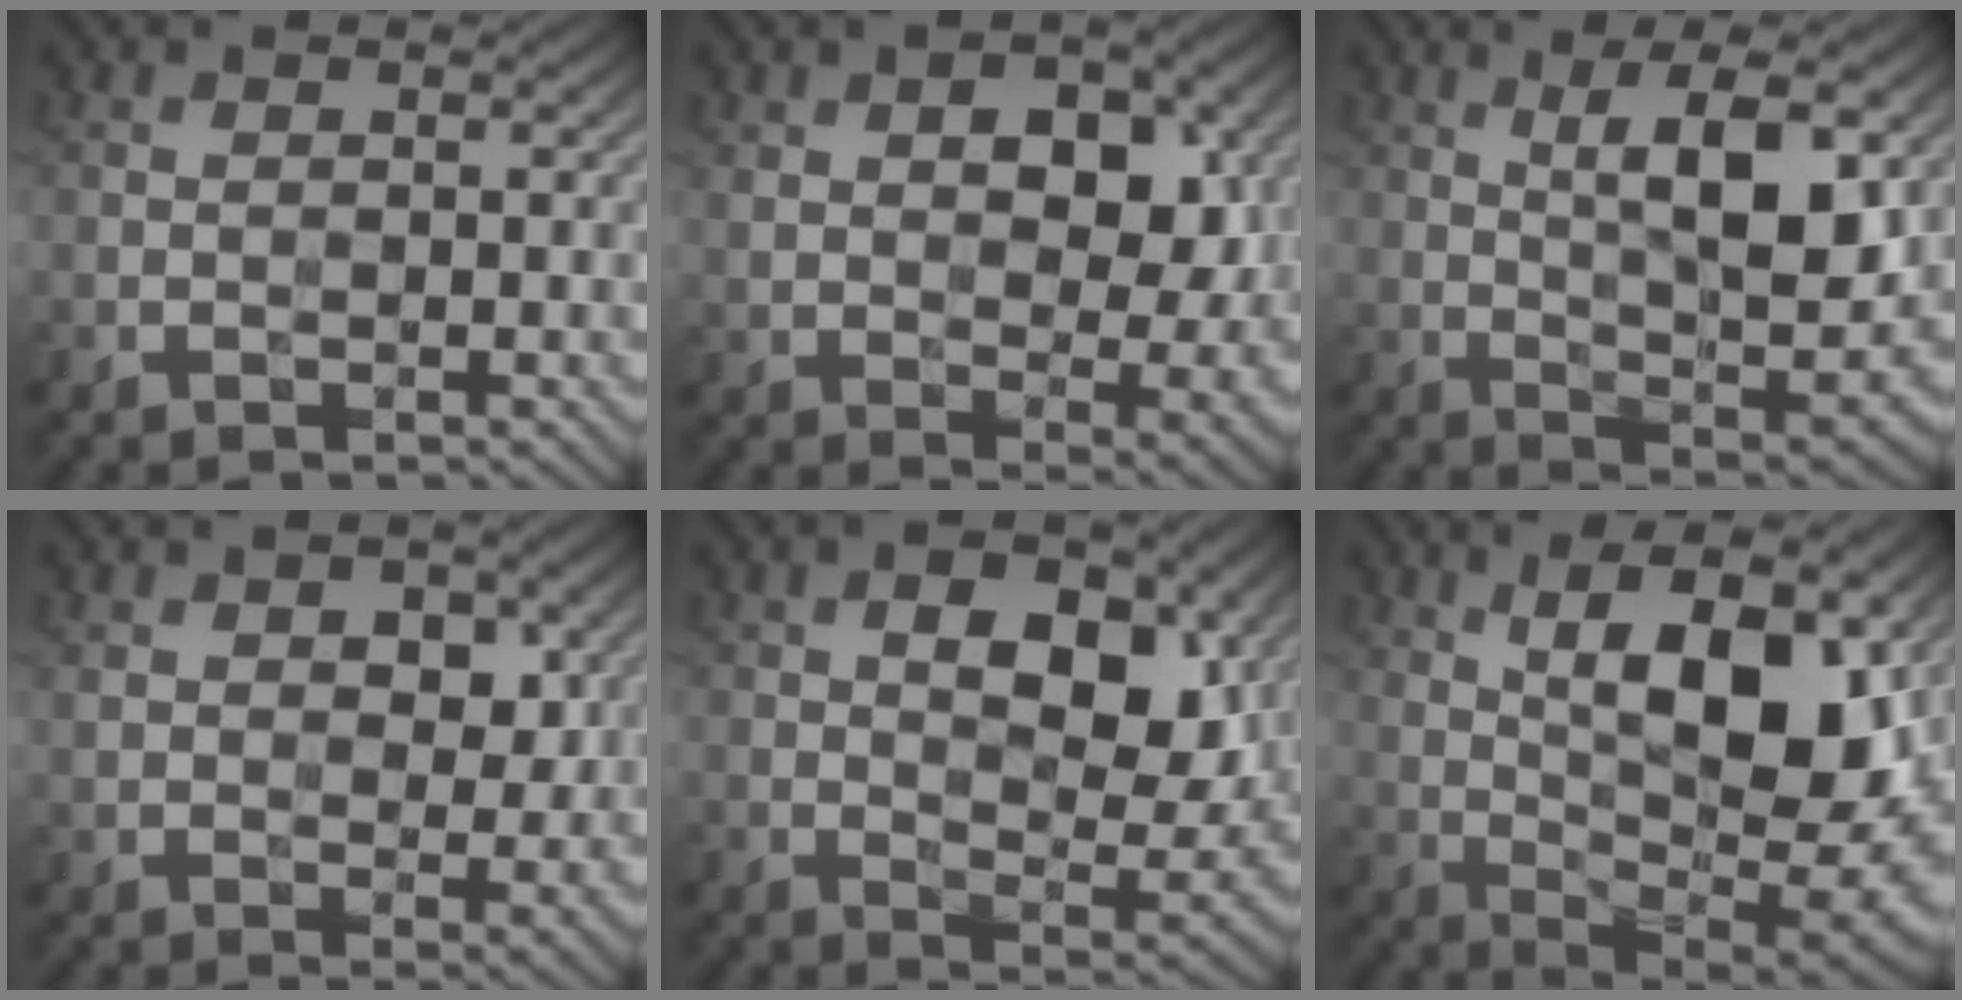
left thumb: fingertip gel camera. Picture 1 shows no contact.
{"total": 9.8, "force": [3.1, 5.7, 7.4], "torque": [-0.114, -0.003, 0.051]}
{"total": 10.4, "force": [3.7, 3.0, 9.3], "torque": [-0.162, -0.002, 0.069]}
{"total": 5.4, "force": [2.2, 3.4, 3.6], "torque": [-0.070, -0.002, 0.040]}
{"total": 10.7, "force": [3.4, 5.7, 8.4], "torque": [-0.135, -0.006, 0.059]}
{"total": 17.2, "force": [6.0, 7.0, 14.5], "torque": [-0.227, 0.029, 0.089]}